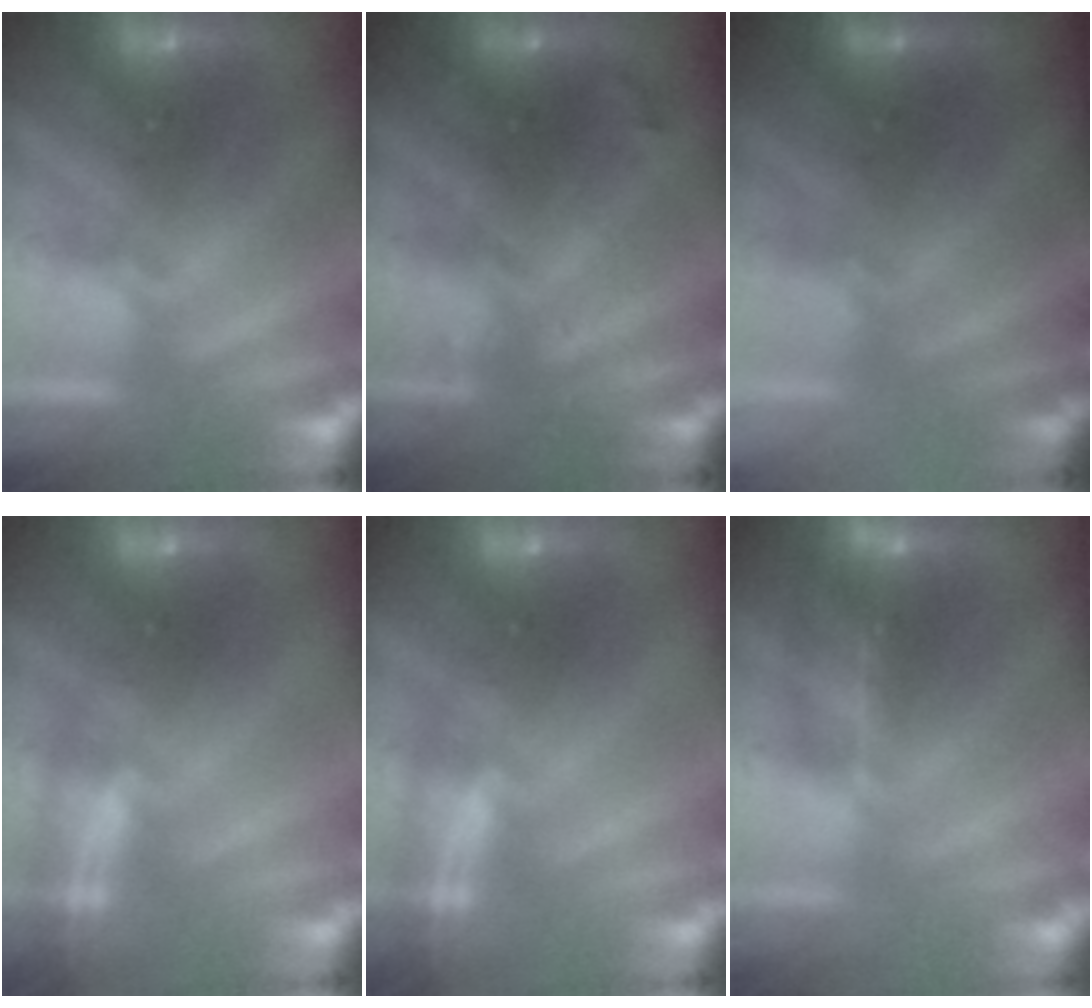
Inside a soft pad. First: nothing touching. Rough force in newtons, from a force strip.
{"total": 2.9}
{"total": 2.6}
{"total": 1.6}
{"total": 1.6}
{"total": 1.3}